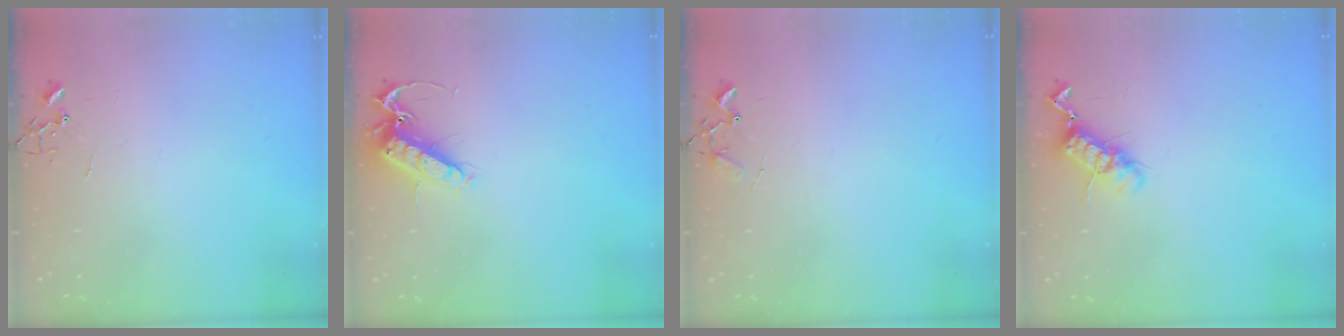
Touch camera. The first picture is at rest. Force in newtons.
{"total": 14.1, "press": 13.9, "slide": 1.9}
{"total": 8.0, "press": 8.0, "slide": 0.4}
{"total": 11.5, "press": 11.4, "slide": 1.2}